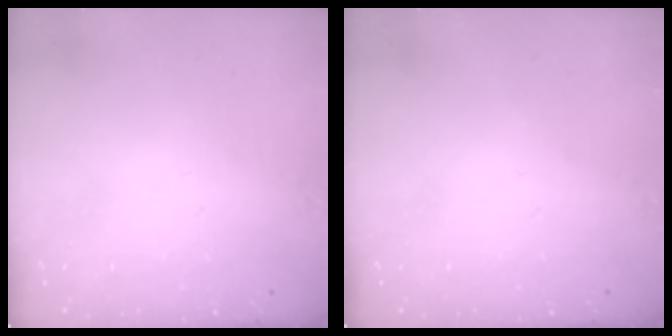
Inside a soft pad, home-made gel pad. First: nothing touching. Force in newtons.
{"total": 0.0}